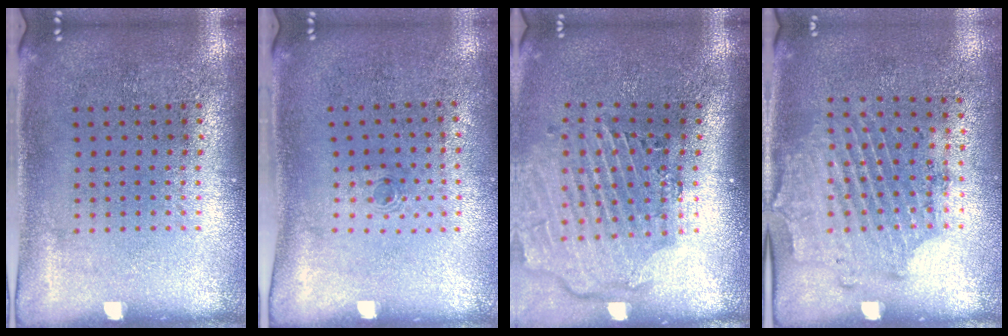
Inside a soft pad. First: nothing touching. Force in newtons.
{"total": 0.6, "press": 0.3, "slide": 0.5}
{"total": 2.8, "press": 2.3, "slide": 1.7}
{"total": 1.7, "press": 1.3, "slide": 1.1}